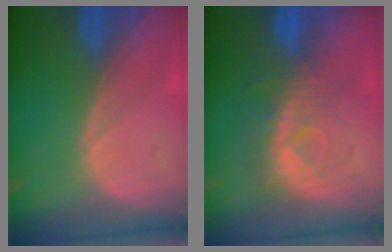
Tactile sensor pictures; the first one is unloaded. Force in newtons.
{"total": 8.2, "press": 7.4, "slide": 3.6}